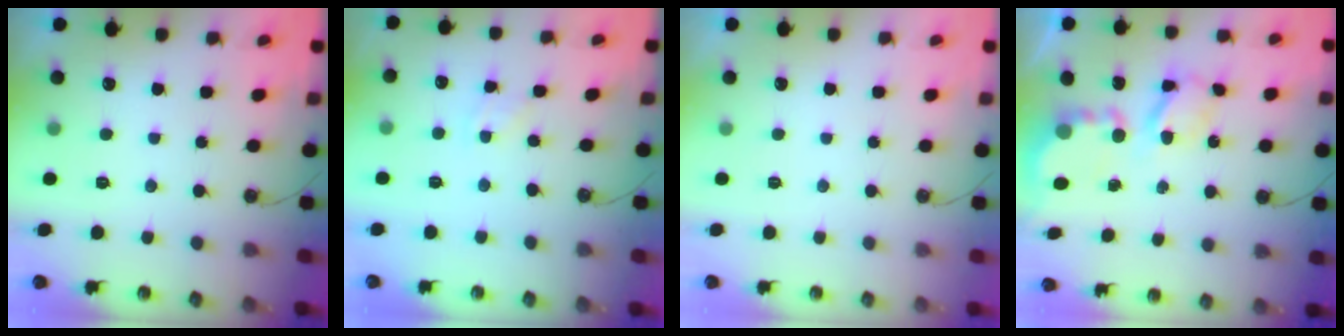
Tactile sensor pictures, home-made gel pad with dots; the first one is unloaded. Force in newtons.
{"total": 2.0, "press": 2.0, "slide": 0.3}
{"total": 0.0}
{"total": 6.4, "press": 6.4, "slide": 0.4}